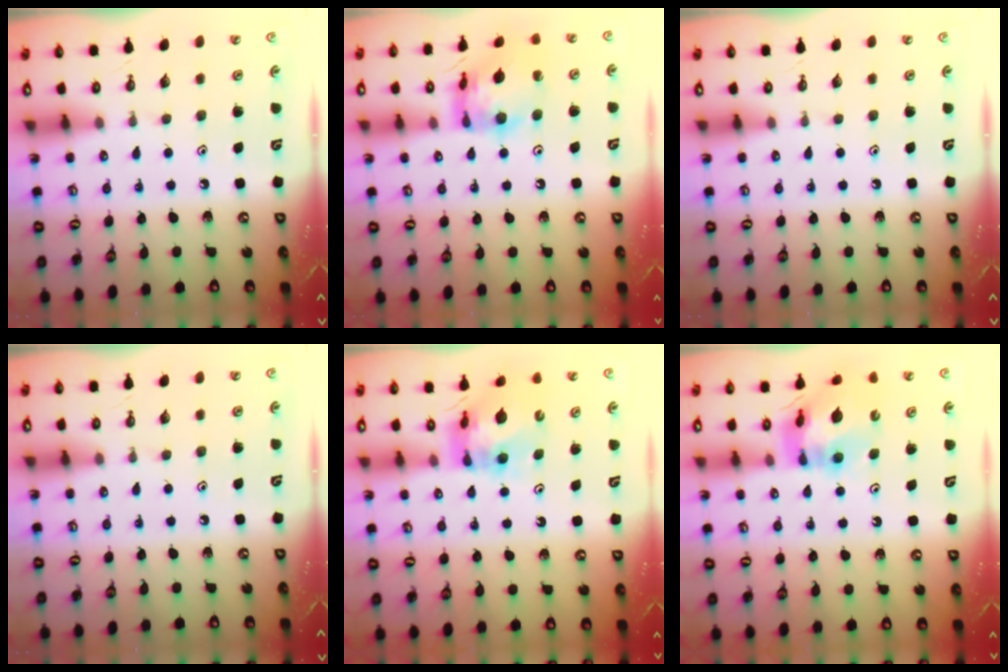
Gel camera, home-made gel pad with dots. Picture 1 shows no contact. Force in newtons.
{"total": 11.8, "press": 11.7, "slide": 1.0}
{"total": 0.0}
{"total": 0.0}
{"total": 10.5, "press": 10.5, "slide": 1.1}
{"total": 12.7, "press": 12.6, "slide": 1.3}